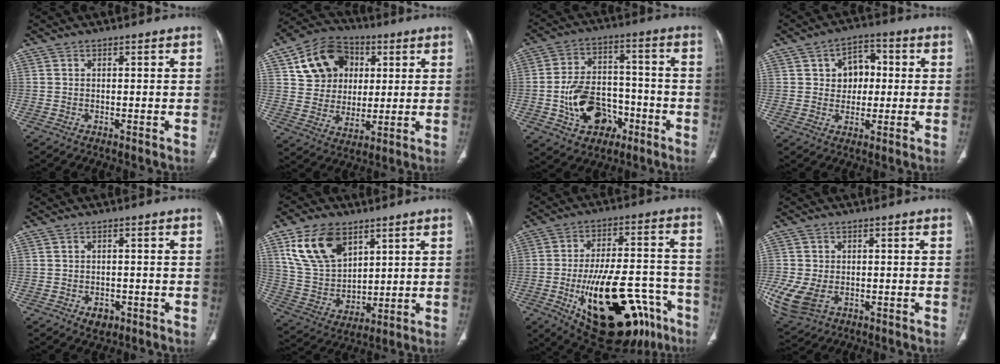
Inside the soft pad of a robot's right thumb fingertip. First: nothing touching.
{"total": 15.2, "force": [5.1, 11.9, 7.8], "torque": [-0.101, -0.003, 0.088]}
{"total": 14.7, "force": [-5.1, 10.3, 9.1], "torque": [-0.129, 0.044, -0.077]}
{"total": 7.6, "force": [1.2, 5.8, 4.8], "torque": [-0.037, 0.012, 0.014]}
{"total": 2.8, "force": [-1.3, 2.0, 1.5], "torque": [-0.009, 0.004, -0.012]}
{"total": 15.4, "force": [7.8, 9.9, 8.9], "torque": [-0.139, -0.032, 0.168]}
{"total": 28.8, "force": [-12.8, 13.1, 22.2], "torque": [-0.287, 0.051, -0.175]}
{"total": 10.9, "force": [-3.1, 7.5, 7.2], "torque": [-0.187, -0.008, -0.043]}